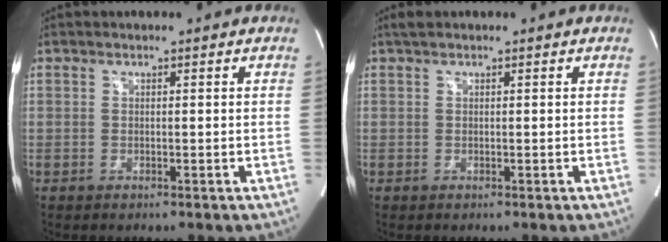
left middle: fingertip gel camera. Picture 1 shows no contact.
{"total": 1.2, "force": [0.9, 0.3, 0.6], "torque": [-0.017, 0.015, 0.018]}